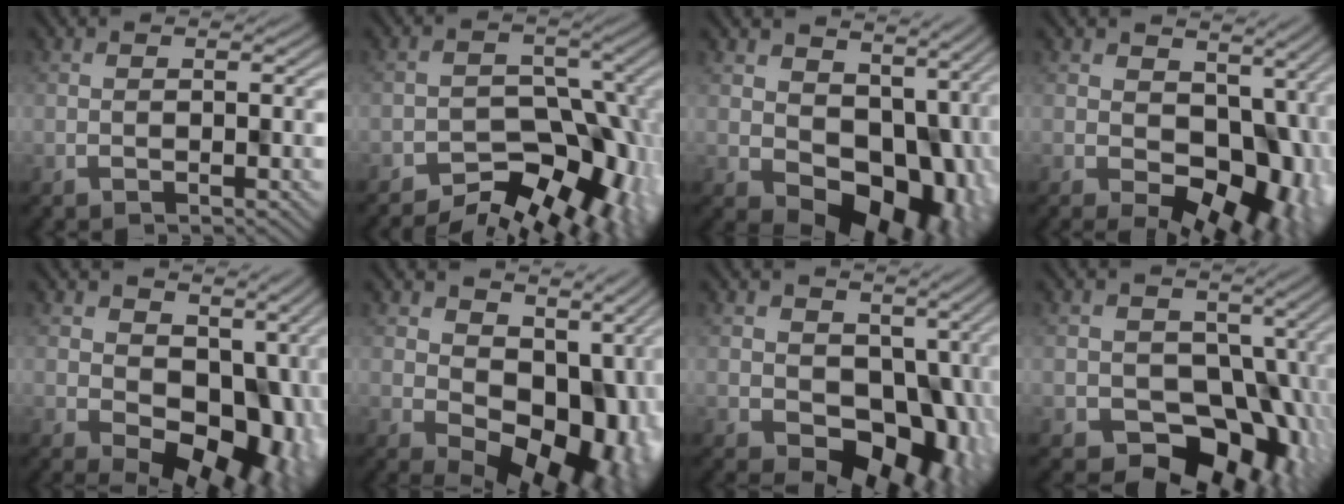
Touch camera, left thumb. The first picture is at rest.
{"total": 11.8, "force": [-7.5, 6.4, 6.5], "torque": [-0.072, 0.002, -0.096]}
{"total": 12.3, "force": [1.3, 9.0, 8.3], "torque": [-0.125, -0.042, 0.032]}
{"total": 12.4, "force": [-1.3, 8.2, 9.2], "torque": [-0.121, -0.029, -0.004]}
{"total": 13.0, "force": [0.4, 9.0, 9.4], "torque": [-0.127, -0.039, 0.025]}
{"total": 13.6, "force": [1.4, 9.5, 9.6], "torque": [-0.123, -0.043, 0.045]}
{"total": 10.5, "force": [-0.6, 7.8, 7.0], "torque": [-0.093, -0.034, 0.001]}
{"total": 11.5, "force": [-3.2, 9.3, 5.9], "torque": [-0.057, -0.010, -0.064]}